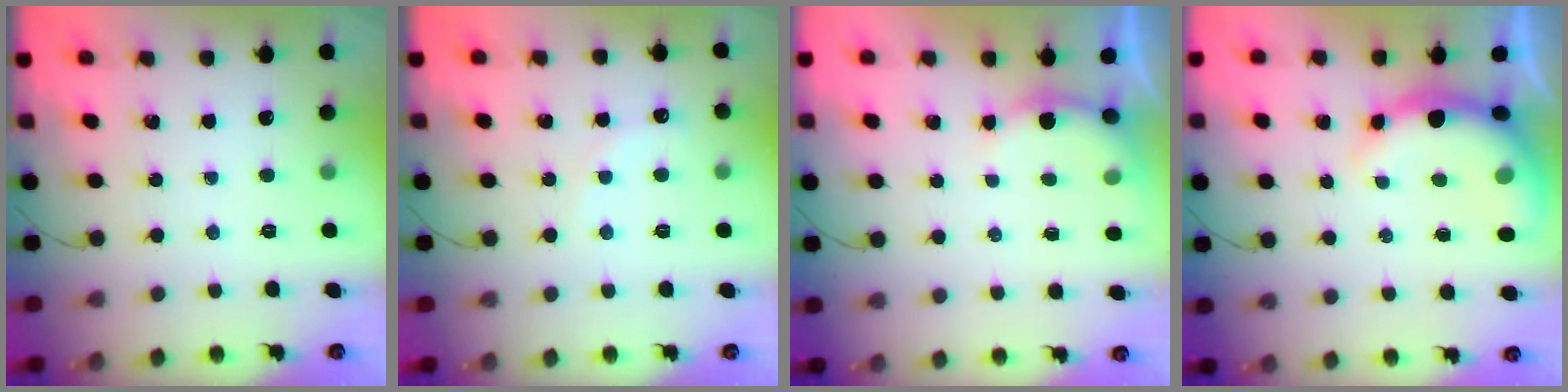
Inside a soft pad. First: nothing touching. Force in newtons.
{"total": 3.8, "press": 3.7, "slide": 1.2}
{"total": 3.8, "press": 3.7, "slide": 0.6}
{"total": 9.5, "press": 9.3, "slide": 1.8}